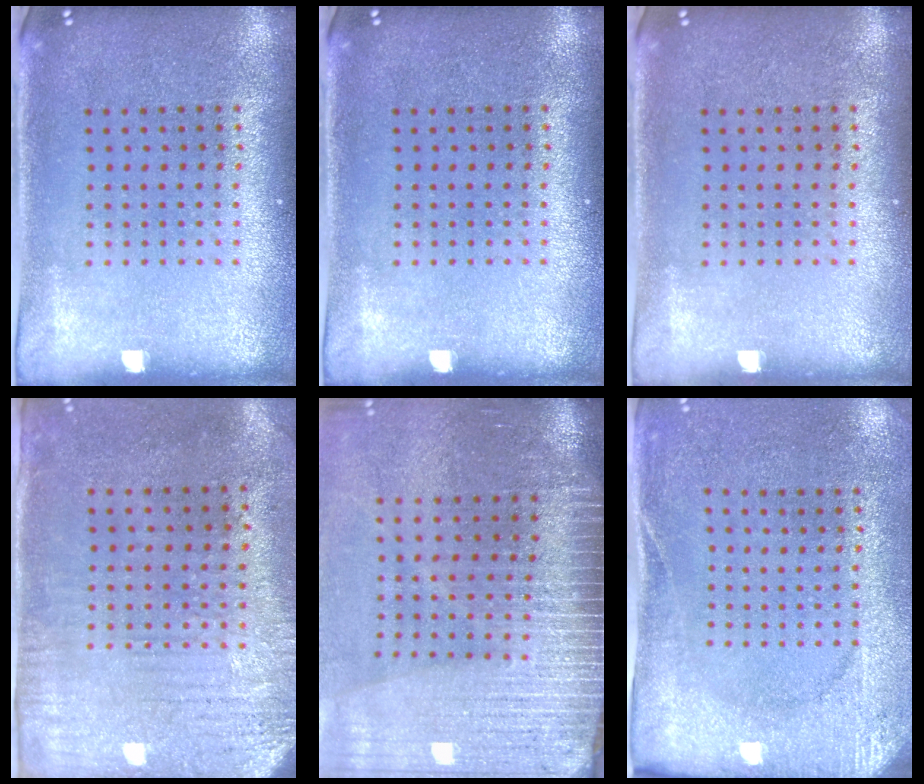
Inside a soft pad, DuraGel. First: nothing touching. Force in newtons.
{"total": 0.0}
{"total": 0.0}
{"total": 3.1, "press": 2.5, "slide": 1.8}
{"total": 4.0, "press": 3.4, "slide": 2.0}
{"total": 2.7, "press": 2.3, "slide": 1.3}